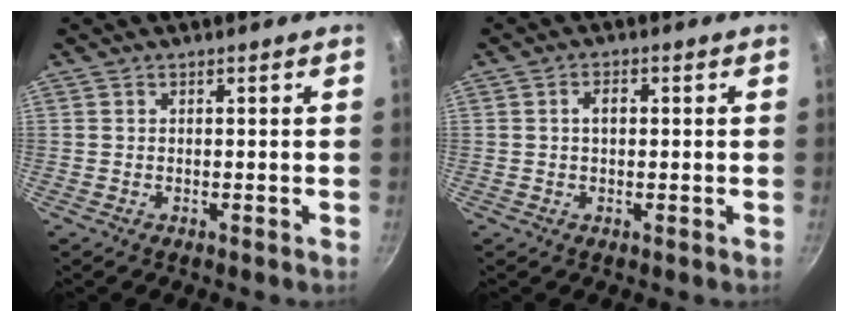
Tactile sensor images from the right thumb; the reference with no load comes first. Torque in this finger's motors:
{"motor_torque": [-0.21, 0.43, 0.50, 0.15, 0.00]}